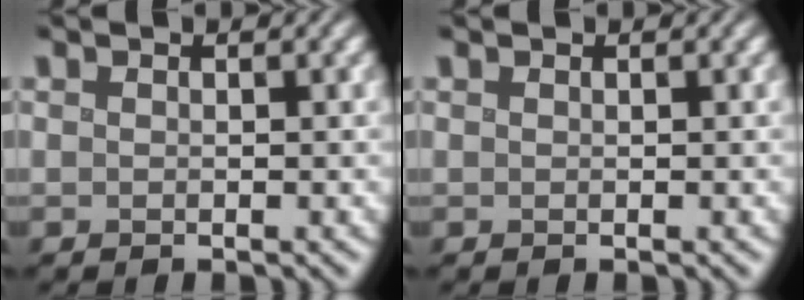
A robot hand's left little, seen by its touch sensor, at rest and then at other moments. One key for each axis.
{"total": 0.0}